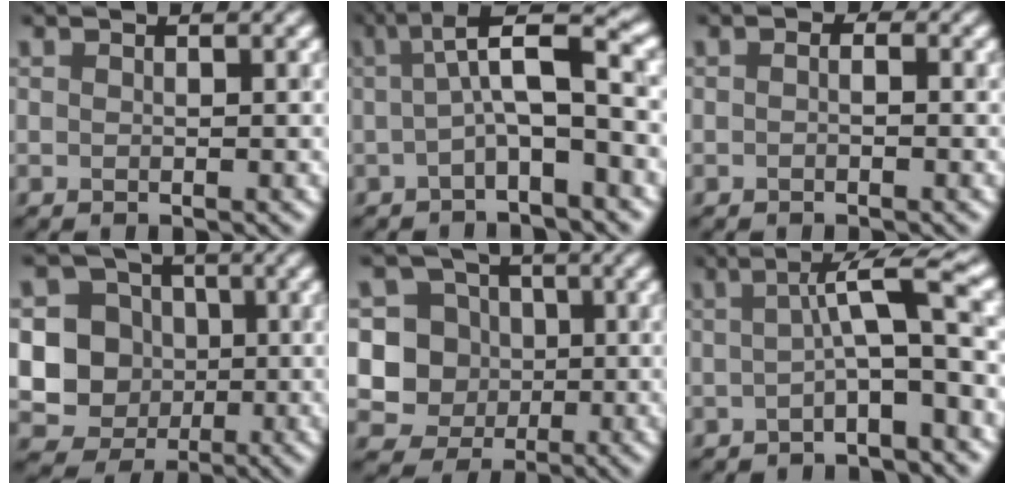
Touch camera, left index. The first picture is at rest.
{"total": 5.5, "force": [0.3, 1.2, 5.4], "torque": [-0.082, 0.025, -0.003]}
{"total": 0.8, "force": [-0.1, 0.5, 0.7], "torque": [0.000, -0.002, -0.013]}
{"total": 10.3, "force": [-0.4, 9.9, 2.8], "torque": [-0.072, 0.011, -0.023]}
{"total": 6.6, "force": [0.4, 6.4, 1.6], "torque": [-0.024, 0.026, -0.009]}
{"total": 5.4, "force": [-0.2, 0.8, 5.4], "torque": [-0.076, 0.020, -0.011]}